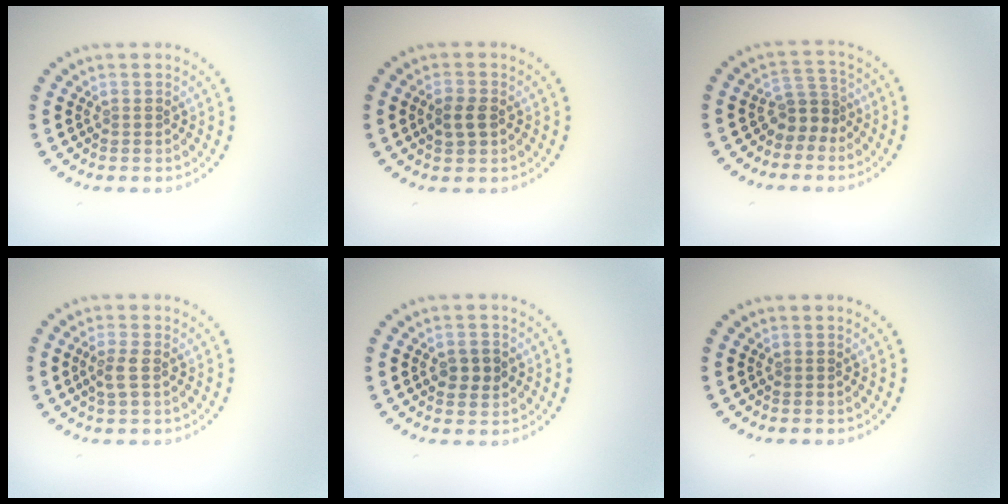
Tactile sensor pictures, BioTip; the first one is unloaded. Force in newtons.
{"total": 2.1, "press": 2.1, "slide": 0.3}
{"total": 2.5, "press": 1.8, "slide": 1.7}
{"total": 1.9, "press": 1.7, "slide": 0.7}
{"total": 2.2, "press": 2.2, "slide": 0.2}
{"total": 0.0}